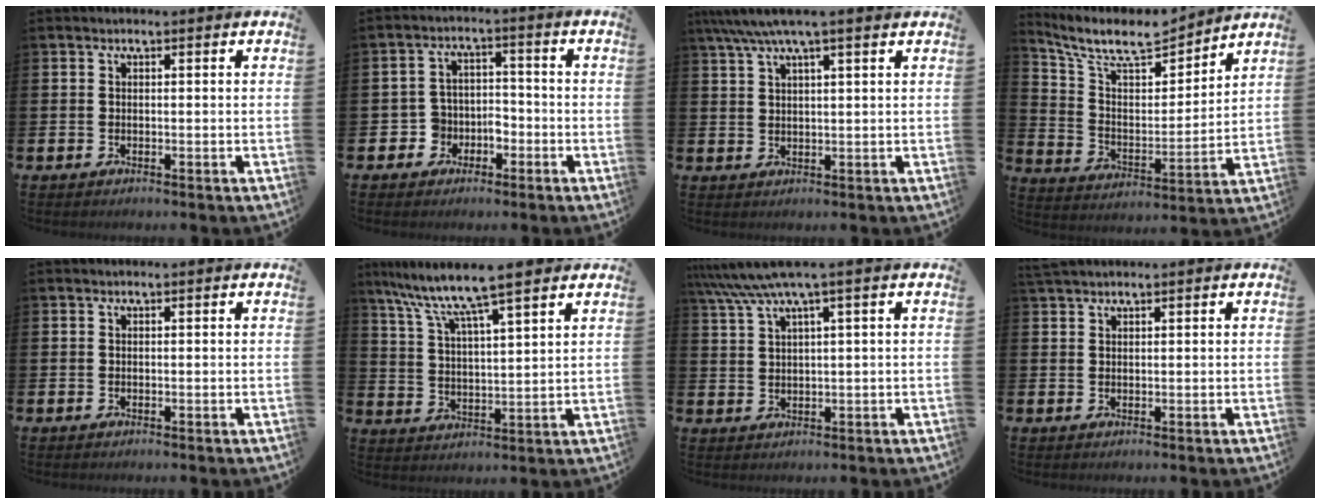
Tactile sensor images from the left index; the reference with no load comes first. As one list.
[{"total": 4.0, "force": [-2.2, 3.3, 0.5], "torque": [-0.029, 0.010, -0.046]}, {"total": 5.2, "force": [4.3, 0.5, 2.9], "torque": [-0.062, -0.007, 0.077]}, {"total": 8.9, "force": [7.8, 2.6, 3.3], "torque": [-0.107, -0.053, 0.137]}, {"total": 0.0}, {"total": 9.0, "force": [7.9, 0.8, 4.3], "torque": [-0.115, -0.038, 0.137]}, {"total": 5.6, "force": [3.7, 0.3, 4.3], "torque": [-0.092, -0.002, 0.063]}, {"total": 1.7, "force": [1.6, 0.3, 0.4], "torque": [-0.007, 0.002, 0.029]}]